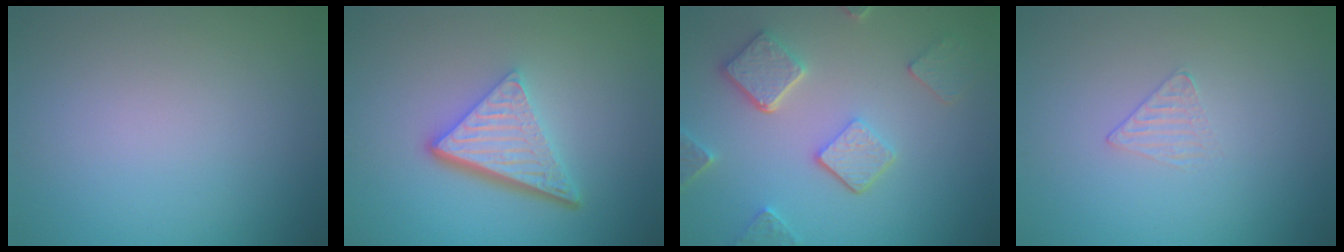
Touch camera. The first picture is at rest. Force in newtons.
{"total": 5.4, "press": 3.6, "slide": 4.0}
{"total": 5.2, "press": 3.9, "slide": 3.4}
{"total": 1.0, "press": 0.3, "slide": 0.9}